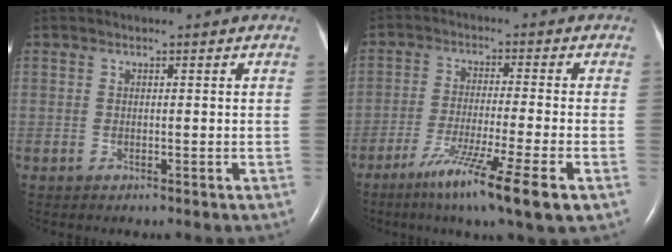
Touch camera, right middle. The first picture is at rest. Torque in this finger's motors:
{"motor_torque": [1.19, -0.95, 0.22, 0.08]}